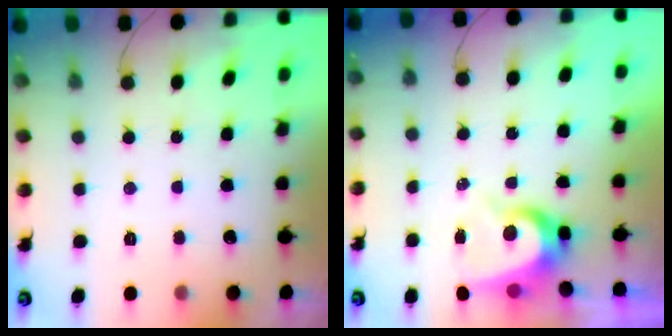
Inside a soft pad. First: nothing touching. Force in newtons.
{"total": 7.0, "press": 7.0, "slide": 0.9}